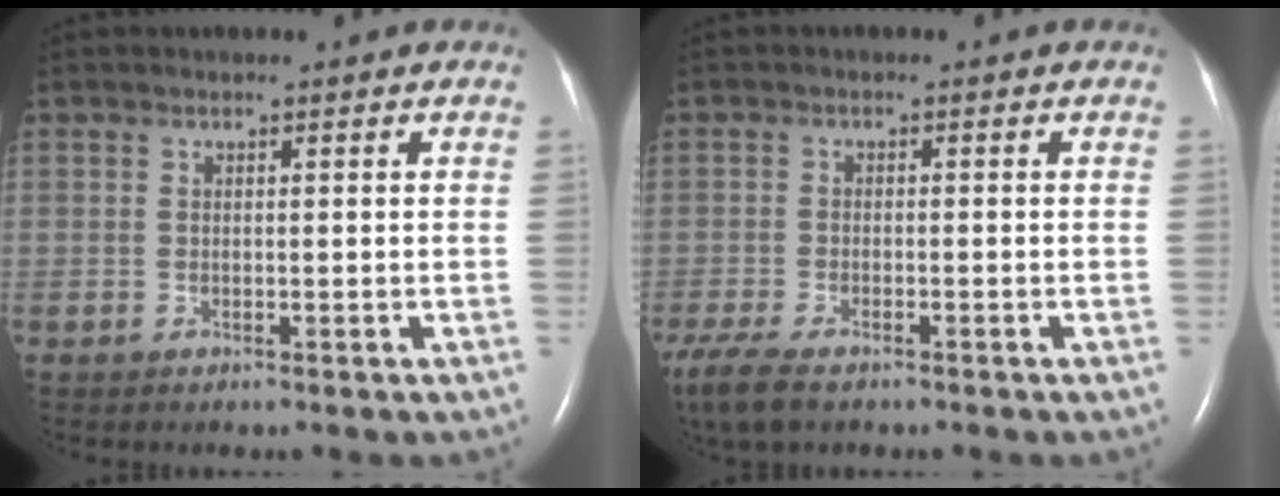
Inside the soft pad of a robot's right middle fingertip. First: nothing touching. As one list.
[{"total": 9.0, "force": [-6.5, 3.3, 5.2], "torque": [-0.110, -0.020, -0.109]}]